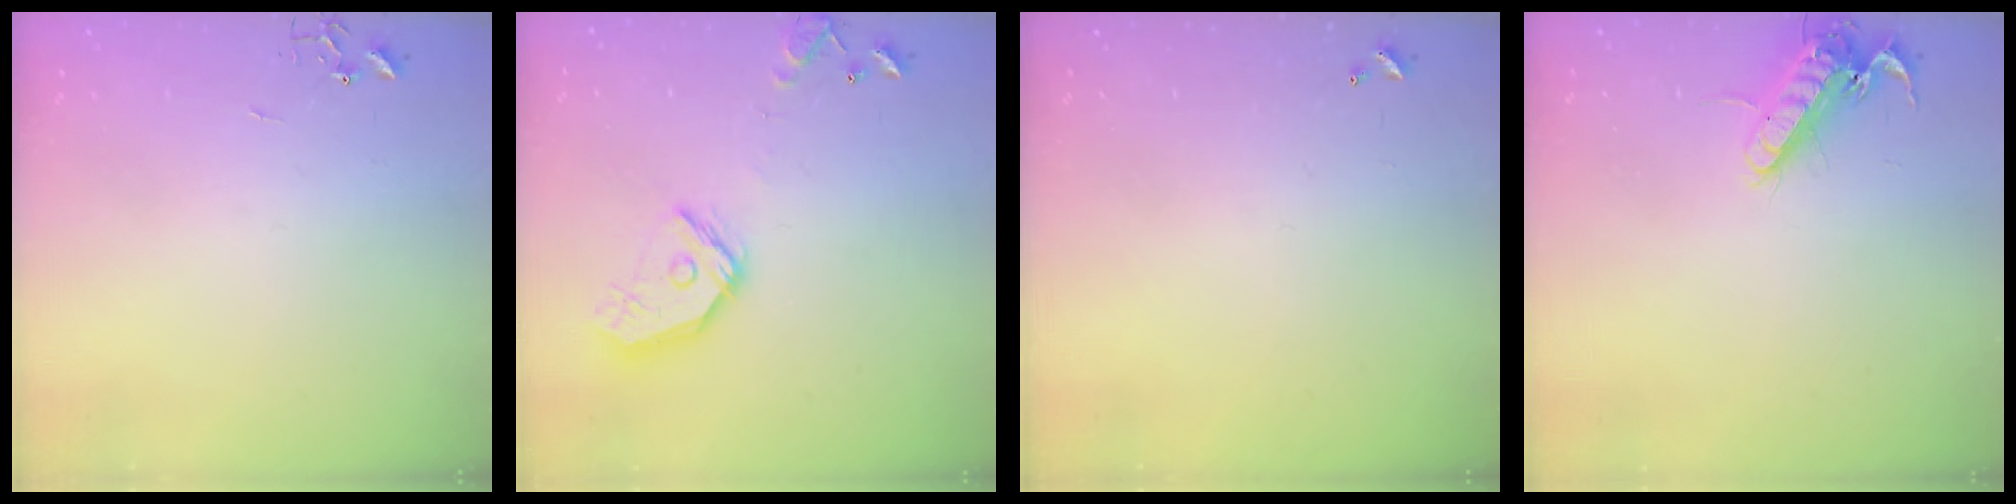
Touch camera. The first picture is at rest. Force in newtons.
{"total": 14.6, "press": 14.4, "slide": 1.8}
{"total": 0.0}
{"total": 13.8, "press": 13.7, "slide": 2.0}